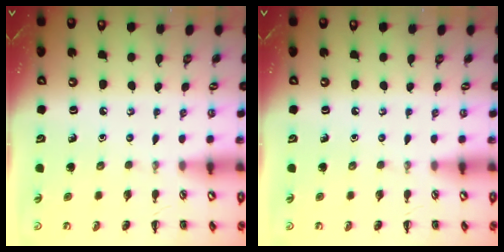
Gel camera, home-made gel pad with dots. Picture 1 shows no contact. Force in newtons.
{"total": 0.0}